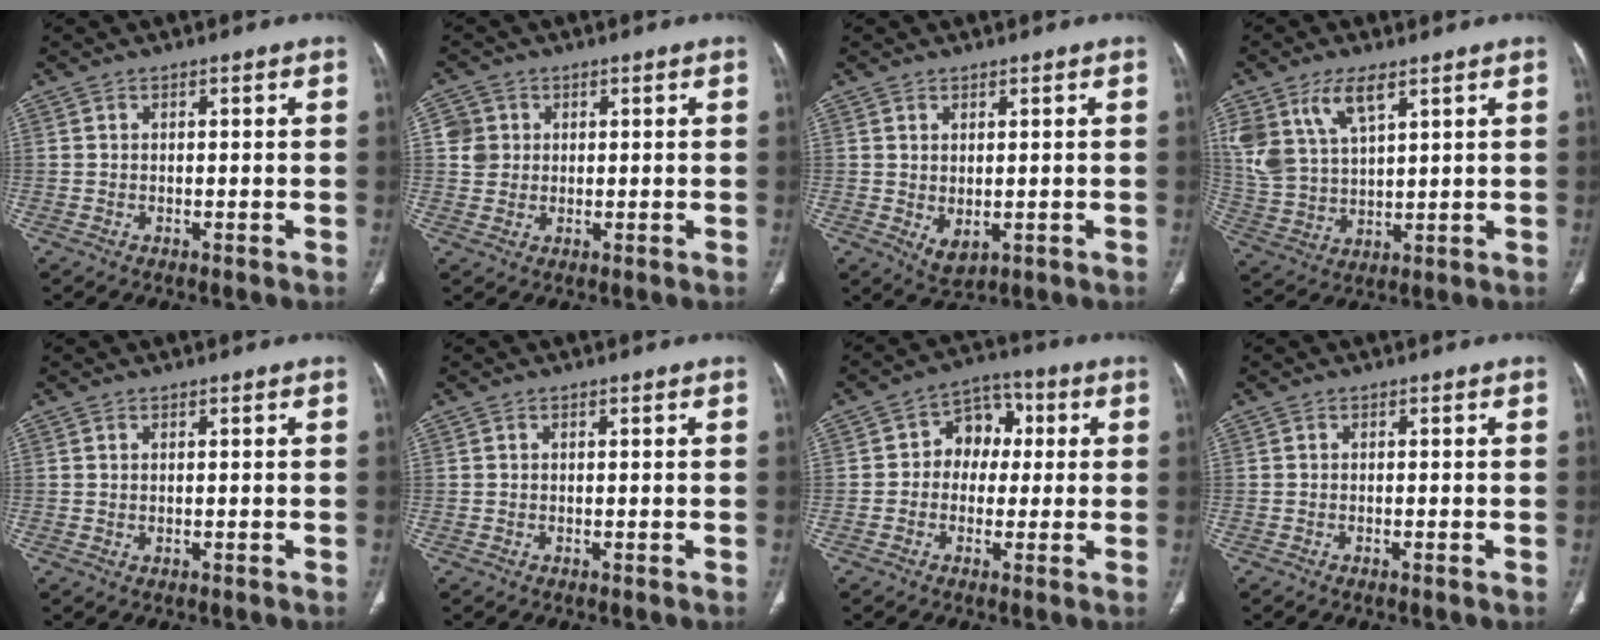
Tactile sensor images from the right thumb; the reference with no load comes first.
{"total": 4.0, "force": [0.9, 3.9, 0.7], "torque": [0.008, 0.001, 0.015]}
{"total": 3.5, "force": [-0.3, 2.0, 2.8], "torque": [-0.045, -0.007, 0.010]}
{"total": 11.3, "force": [6.2, 5.5, 7.7], "torque": [-0.156, -0.016, 0.134]}
{"total": 0.0}
{"total": 0.0}
{"total": 8.5, "force": [0.7, 6.7, 5.2], "torque": [-0.034, 0.024, 0.001]}
{"total": 0.6, "force": [-0.4, 0.1, 0.5], "torque": [-0.013, 0.001, -0.006]}